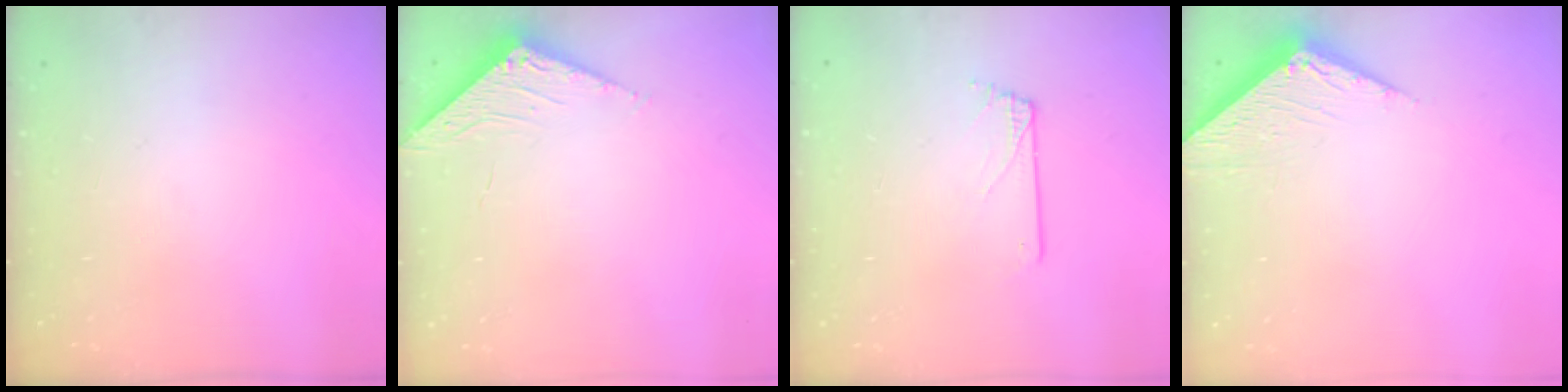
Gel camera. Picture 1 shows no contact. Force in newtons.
{"total": 6.9, "press": 6.9, "slide": 0.5}
{"total": 0.6, "press": 0.6, "slide": 0.1}
{"total": 4.7, "press": 4.7, "slide": 0.3}